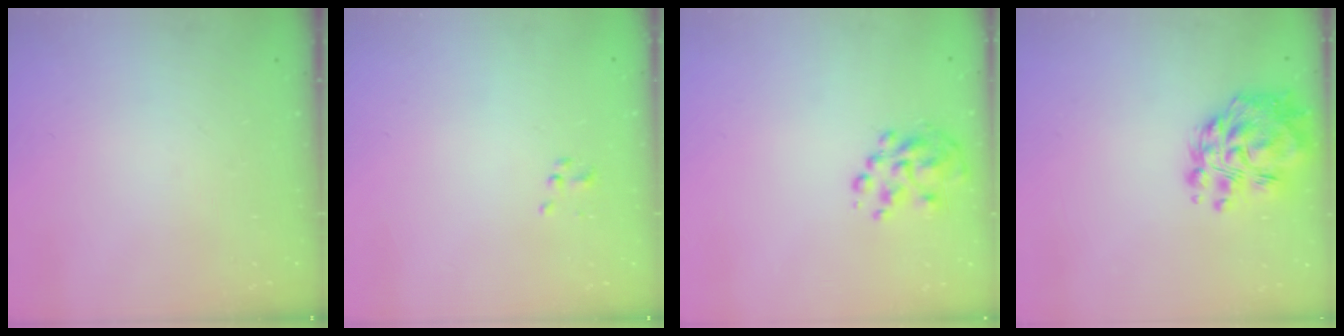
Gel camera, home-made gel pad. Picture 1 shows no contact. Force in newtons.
{"total": 1.2, "press": 1.2, "slide": 0.3}
{"total": 6.1, "press": 5.9, "slide": 1.7}
{"total": 14.5, "press": 13.8, "slide": 4.5}